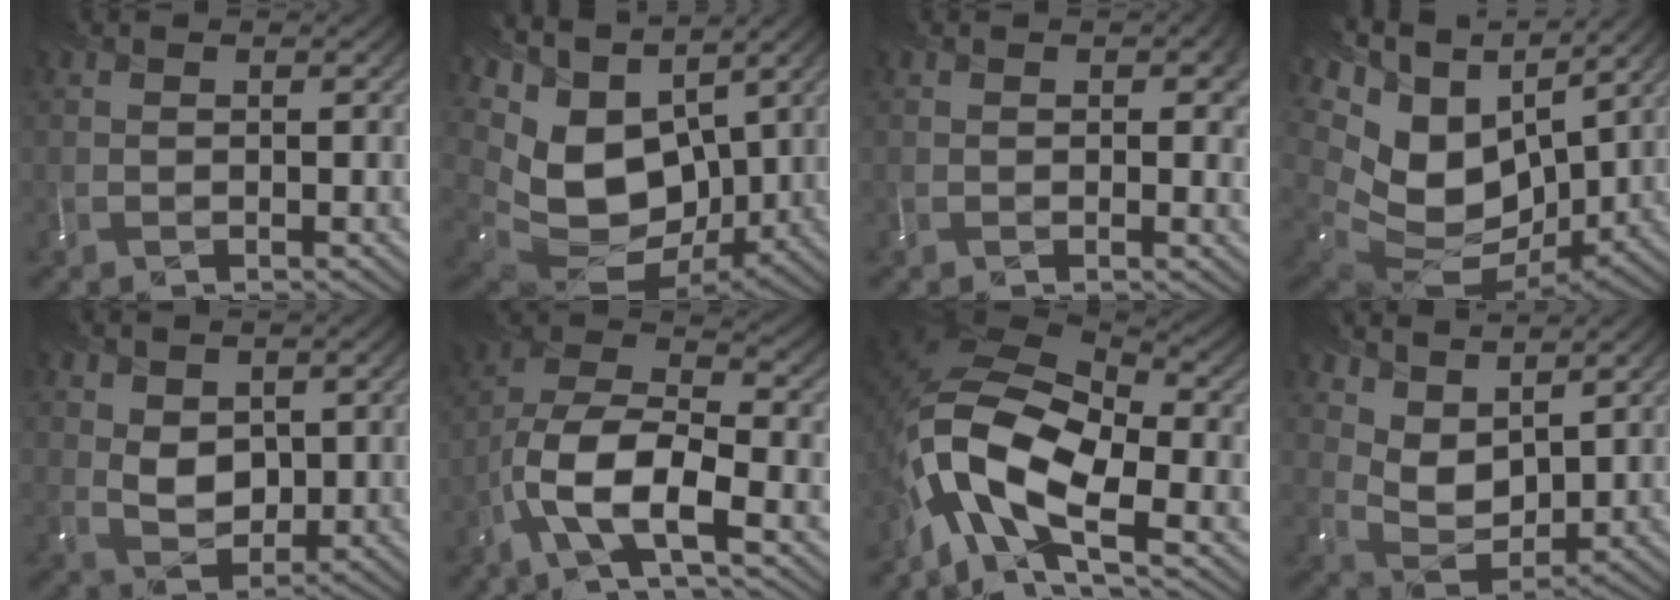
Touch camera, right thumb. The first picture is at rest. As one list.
[{"total": 15.9, "force": [3.3, 11.1, 10.9], "torque": [-0.259, -0.017, 0.098]}, {"total": 3.3, "force": [0.9, 2.0, 2.4], "torque": [-0.029, -0.002, 0.020]}, {"total": 17.2, "force": [5.6, 11.6, 11.4], "torque": [-0.275, 0.000, 0.131]}, {"total": 4.6, "force": [1.3, 3.5, 2.7], "torque": [-0.064, -0.007, 0.026]}, {"total": 10.6, "force": [-5.6, 3.8, 8.1], "torque": [-0.159, -0.001, -0.115]}, {"total": 13.5, "force": [-5.9, 6.5, 10.2], "torque": [-0.214, -0.018, -0.119]}, {"total": 7.4, "force": [4.8, 4.0, 4.0], "torque": [-0.098, -0.001, 0.088]}]